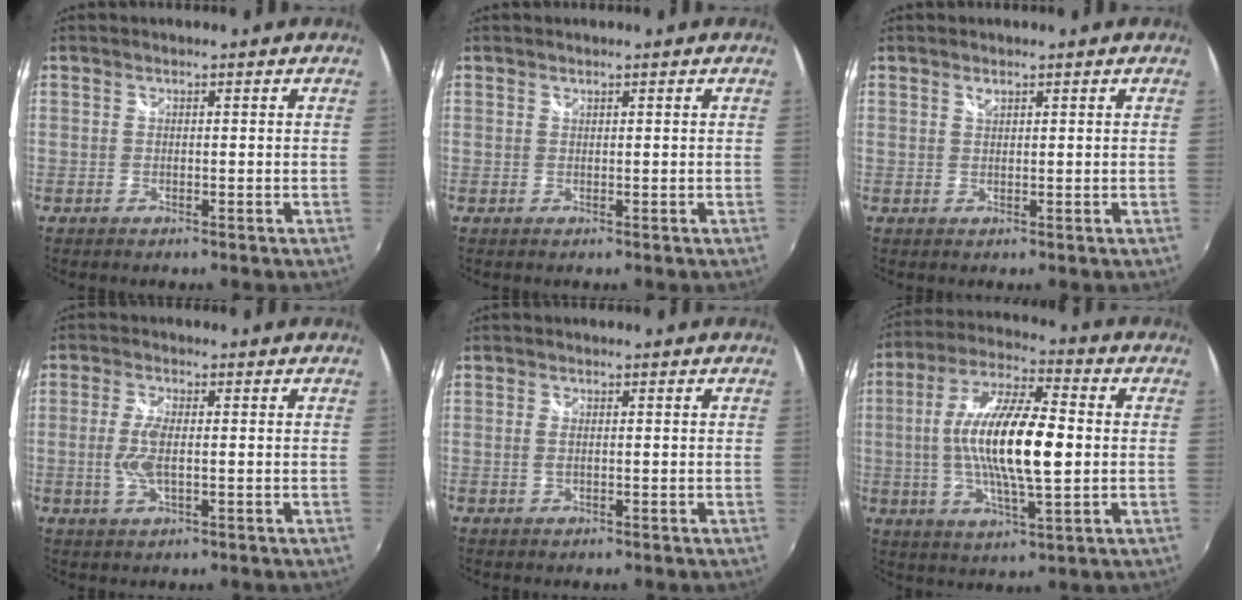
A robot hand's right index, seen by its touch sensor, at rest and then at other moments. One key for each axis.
{"total": 0.0}
{"total": 1.0, "fx": 0.7, "fy": 0.4, "fz": 0.5, "tx": -0.008, "ty": 0.002, "tz": 0.012}
{"total": 5.3, "fx": -0.4, "fy": 1.8, "fz": 5.0, "tx": -0.105, "ty": -0.004, "tz": -0.008}
{"total": 1.4, "fx": 0.1, "fy": 0.7, "fz": 1.2, "tx": -0.025, "ty": -0.002, "tz": 0.000}
{"total": 17.1, "fx": -0.1, "fy": 4.6, "fz": 16.5, "tx": -0.314, "ty": 0.005, "tz": -0.007}